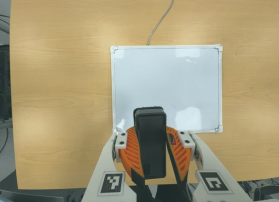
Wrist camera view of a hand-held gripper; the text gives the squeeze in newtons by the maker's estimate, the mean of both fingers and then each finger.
{"total": 12.0, "left": 11.4, "right": 12.7}